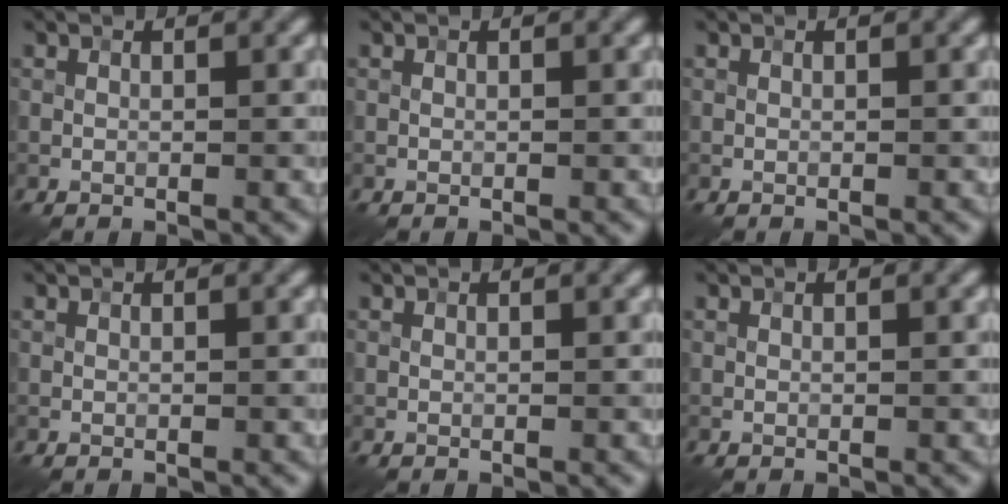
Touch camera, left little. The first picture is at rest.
{"total": 0.0}
{"total": 0.0}
{"total": 0.0}
{"total": 0.0}
{"total": 0.0}